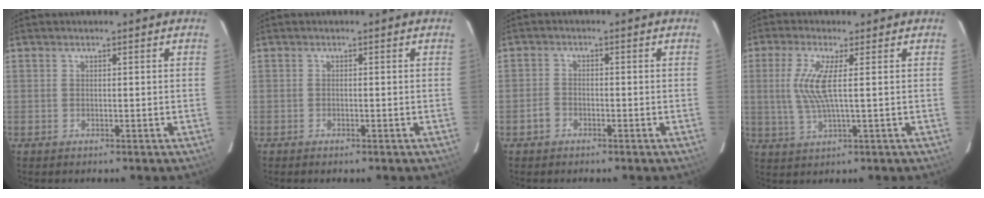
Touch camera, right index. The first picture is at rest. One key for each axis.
{"total": 0.0}
{"total": 2.2, "fx": -1.4, "fy": 1.6, "fz": 0.7, "tx": -0.018, "ty": 0.005, "tz": -0.025}
{"total": 7.0, "fx": 1.1, "fy": 0.6, "fz": 6.9, "tx": -0.148, "ty": -0.003, "tz": 0.022}